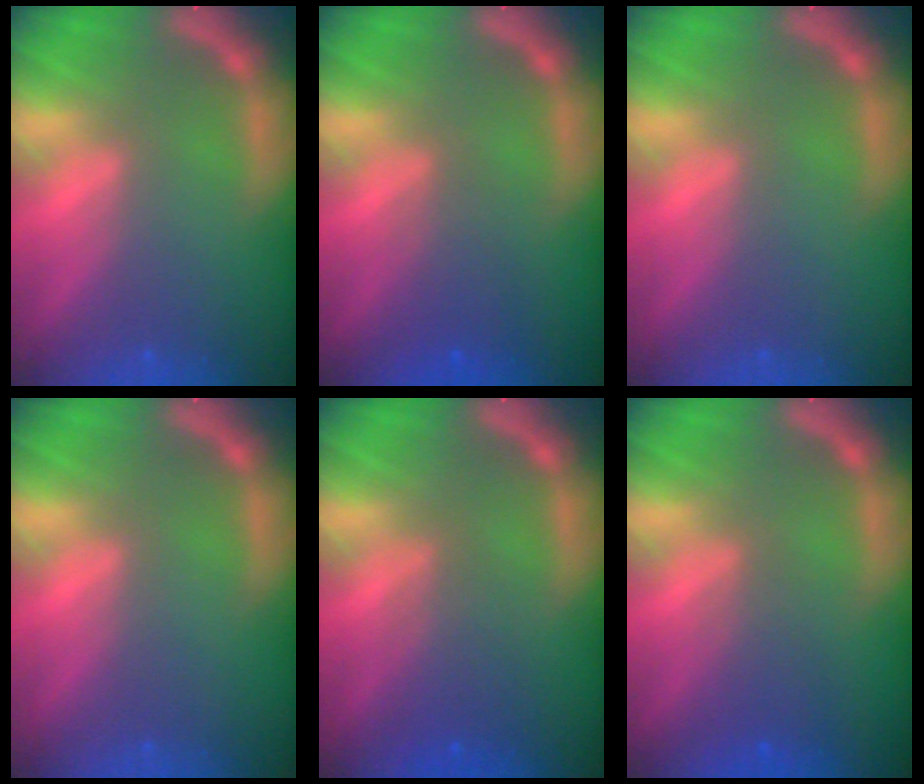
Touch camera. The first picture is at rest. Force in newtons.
{"total": 2.5}
{"total": 0.0}
{"total": 0.0}
{"total": 3.0}
{"total": 2.5}